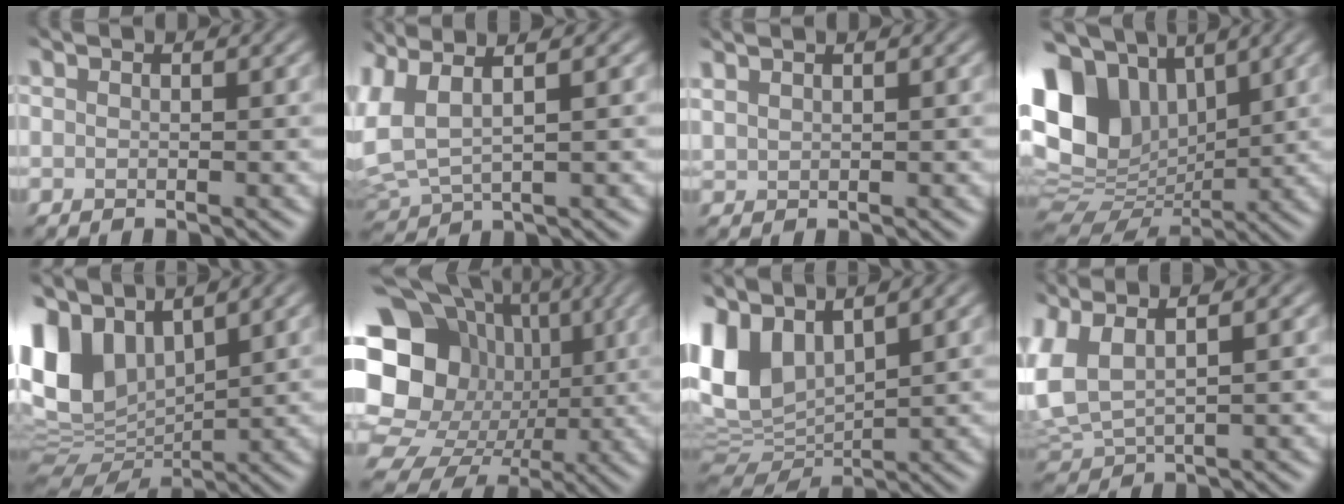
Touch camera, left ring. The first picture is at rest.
{"total": 5.3, "force": [1.8, 2.3, 4.4], "torque": [-0.124, 0.013, 0.037]}
{"total": 1.4, "force": [1.0, 0.4, 0.8], "torque": [-0.008, 0.008, 0.014]}
{"total": 13.7, "force": [4.0, 9.5, 8.9], "torque": [-0.217, 0.017, 0.077]}
{"total": 10.8, "force": [3.8, 6.8, 7.4], "torque": [-0.193, 0.010, 0.074]}
{"total": 19.9, "force": [1.3, 17.2, 9.9], "torque": [-0.206, 0.019, 0.011]}
{"total": 9.0, "force": [3.5, 5.3, 6.3], "torque": [-0.159, 0.009, 0.072]}
{"total": 6.0, "force": [1.8, 2.9, 4.9], "torque": [-0.138, 0.012, 0.039]}